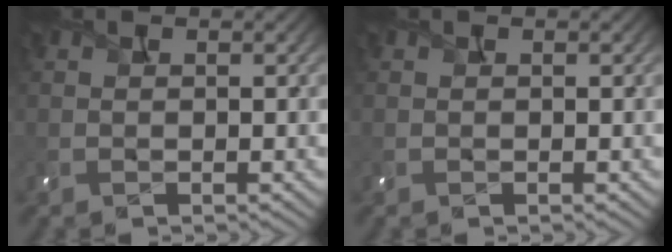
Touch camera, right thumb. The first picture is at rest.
{"total": 0.0}